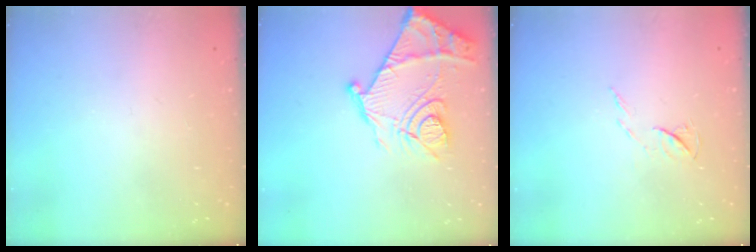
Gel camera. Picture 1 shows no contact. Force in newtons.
{"total": 17.3, "press": 17.2, "slide": 1.7}
{"total": 5.0, "press": 5.0, "slide": 0.7}